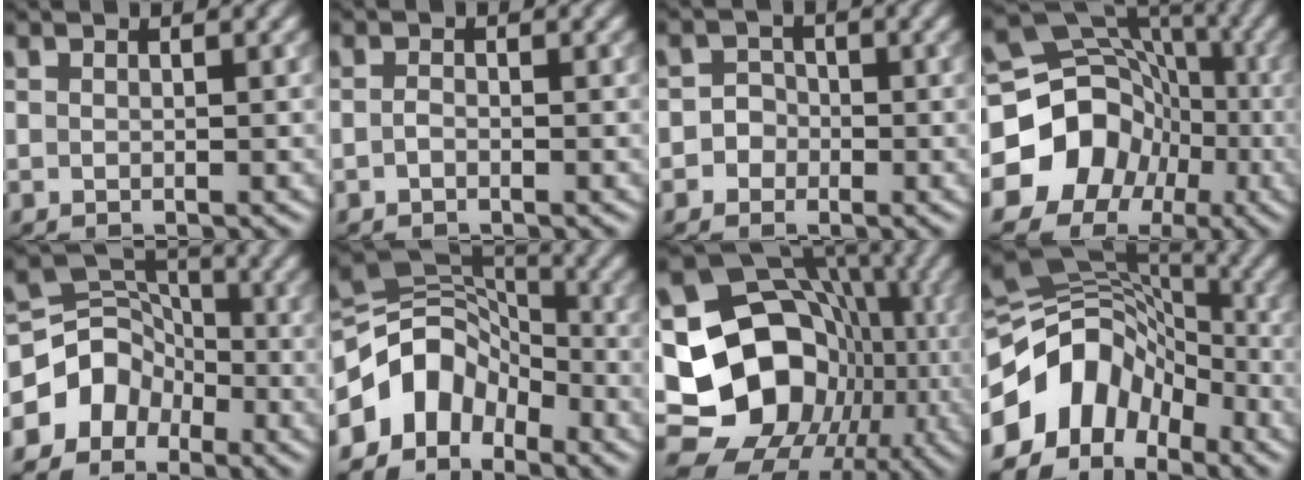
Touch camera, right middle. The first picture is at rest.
{"total": 0.7, "force": [-0.3, 0.4, 0.5], "torque": [-0.012, 0.000, -0.007]}
{"total": 2.5, "force": [-0.8, 2.3, 0.3], "torque": [0.027, 0.011, -0.028]}
{"total": 14.9, "force": [-5.1, 13.2, 4.8], "torque": [-0.102, -0.013, -0.105]}
{"total": 5.9, "force": [-3.0, 4.7, 1.7], "torque": [-0.014, 0.016, -0.071]}
{"total": 7.1, "force": [-3.6, 5.1, 3.3], "torque": [-0.049, 0.014, -0.082]}
{"total": 19.0, "force": [-3.3, 16.4, 9.1], "torque": [-0.134, 0.010, -0.071]}
{"total": 10.2, "force": [-4.7, 7.3, 5.4], "torque": [-0.092, 0.021, -0.105]}